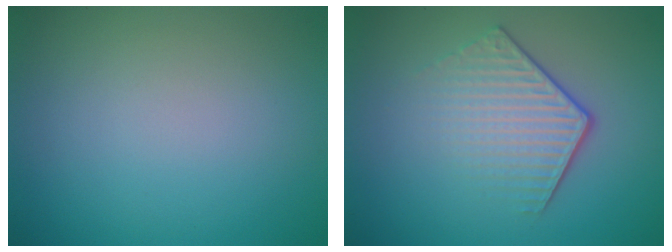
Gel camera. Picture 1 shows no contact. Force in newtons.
{"total": 4.2, "press": 3.0, "slide": 2.9}